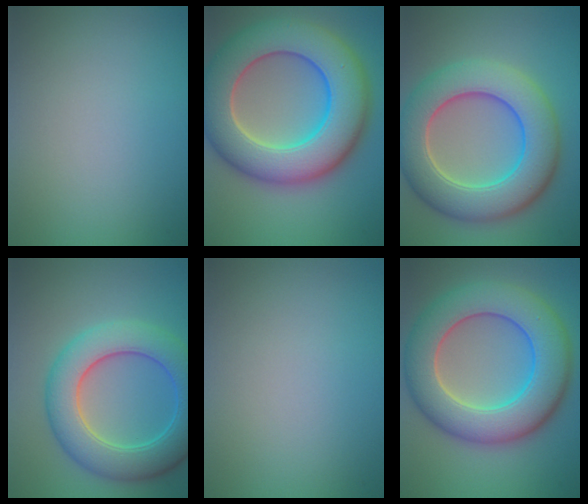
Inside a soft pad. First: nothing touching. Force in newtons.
{"total": 12.4, "press": 12.4, "slide": 0.8}
{"total": 9.8, "press": 9.8, "slide": 0.3}
{"total": 7.5, "press": 7.5, "slide": 0.2}
{"total": 0.0}
{"total": 10.6, "press": 10.5, "slide": 0.6}